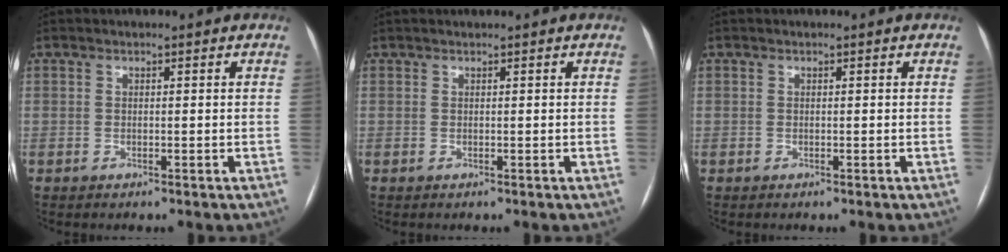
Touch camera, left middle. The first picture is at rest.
{"total": 0.0}
{"total": 0.0}